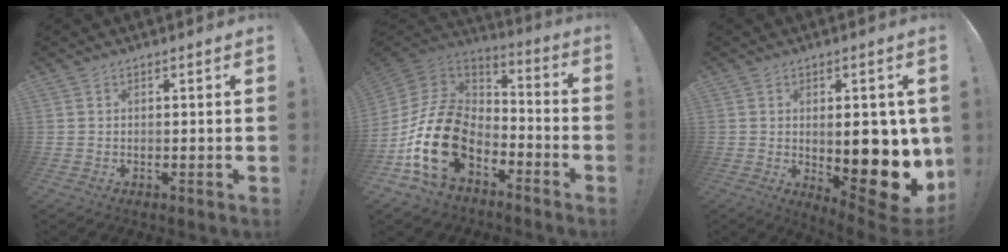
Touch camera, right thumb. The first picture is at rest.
{"total": 24.0, "force": [-8.7, 14.7, 16.9], "torque": [-0.340, 0.053, -0.135]}
{"total": 14.0, "force": [-0.1, 5.7, 12.8], "torque": [-0.147, -0.013, 0.009]}